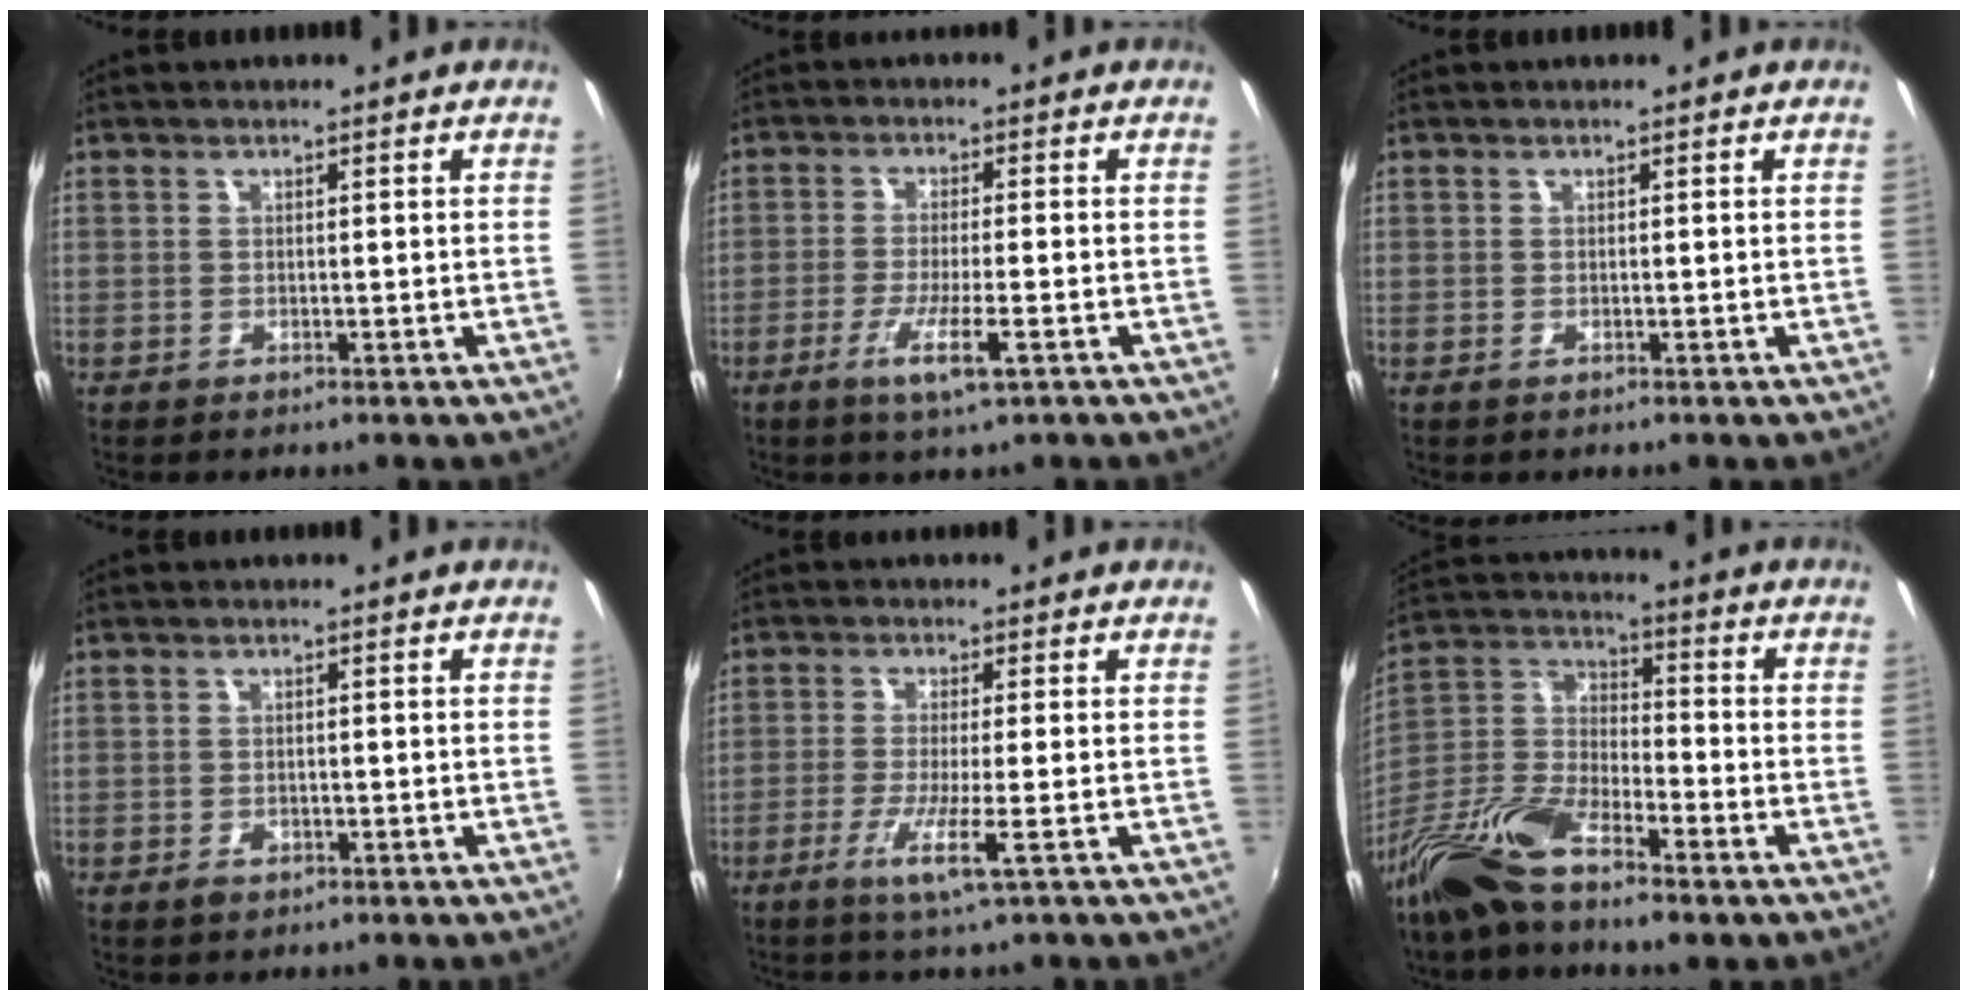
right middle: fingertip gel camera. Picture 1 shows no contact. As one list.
[{"total": 6.3, "force": [-3.4, 0.5, 5.2], "torque": [-0.107, -0.015, -0.062]}, {"total": 0.0}, {"total": 1.7, "force": [-1.1, 1.1, 0.8], "torque": [-0.015, -0.003, -0.017]}, {"total": 5.1, "force": [-2.6, -0.7, 4.3], "torque": [-0.097, -0.013, -0.054]}, {"total": 16.8, "force": [-10.8, 6.5, 11.2], "torque": [-0.242, -0.007, -0.214]}]